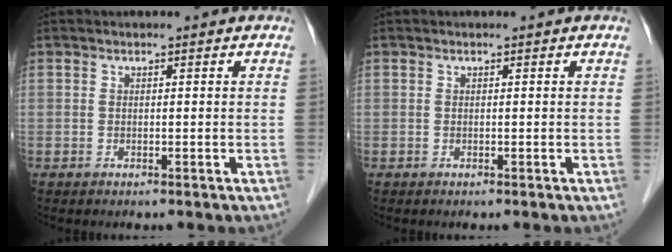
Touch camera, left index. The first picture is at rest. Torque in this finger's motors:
{"motor_torque": [-0.04, 0.04, 0.00, 0.00]}